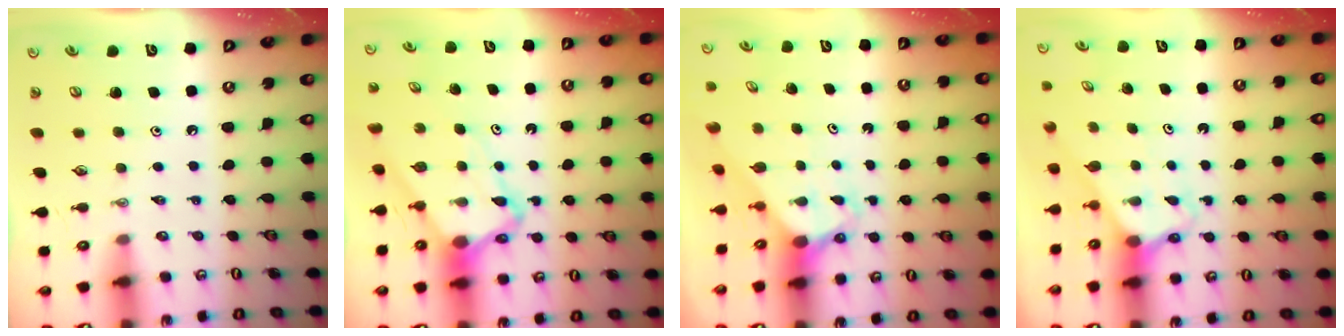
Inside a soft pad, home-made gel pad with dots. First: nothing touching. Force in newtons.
{"total": 6.2, "press": 6.1, "slide": 0.5}
{"total": 3.3, "press": 3.3, "slide": 0.2}
{"total": 2.5, "press": 2.5, "slide": 0.1}